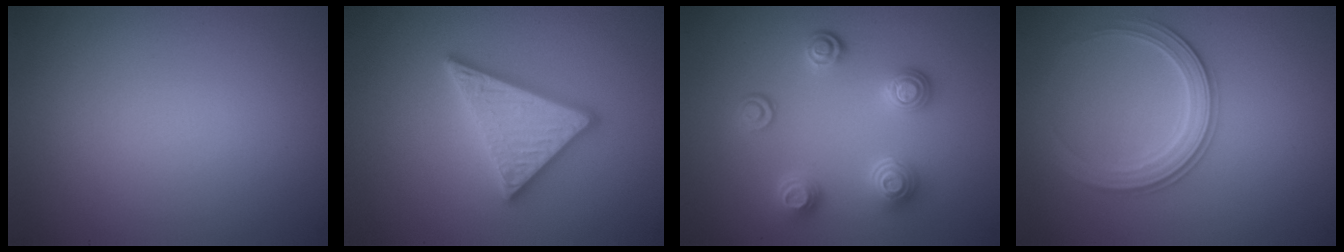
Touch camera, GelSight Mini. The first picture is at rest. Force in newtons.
{"total": 4.7, "press": 4.6, "slide": 0.7}
{"total": 3.9, "press": 3.3, "slide": 2.0}
{"total": 3.1, "press": 3.1, "slide": 0.2}